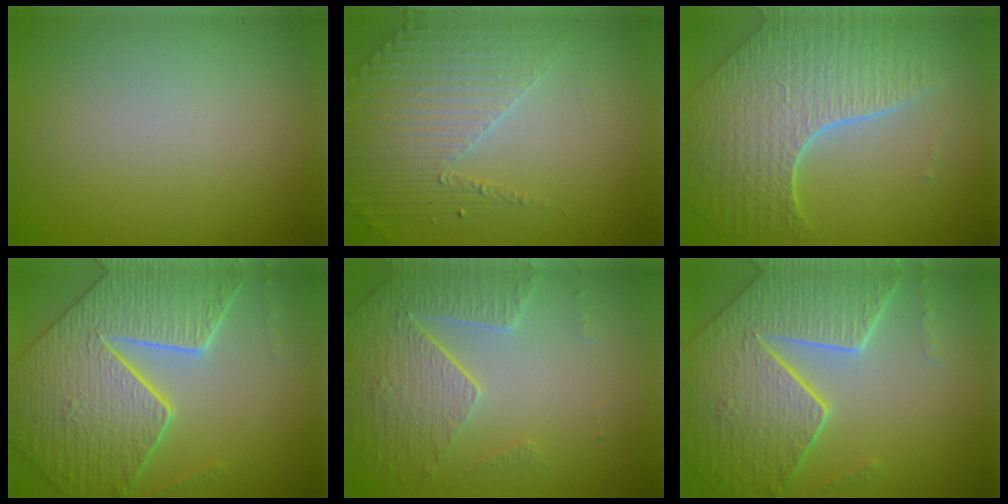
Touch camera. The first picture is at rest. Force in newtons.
{"total": 4.1, "press": 3.3, "slide": 2.4}
{"total": 7.6, "press": 5.5, "slide": 5.2}
{"total": 9.6, "press": 7.0, "slide": 6.4}
{"total": 3.7, "press": 3.6, "slide": 0.9}
{"total": 8.1, "press": 5.7, "slide": 5.7}